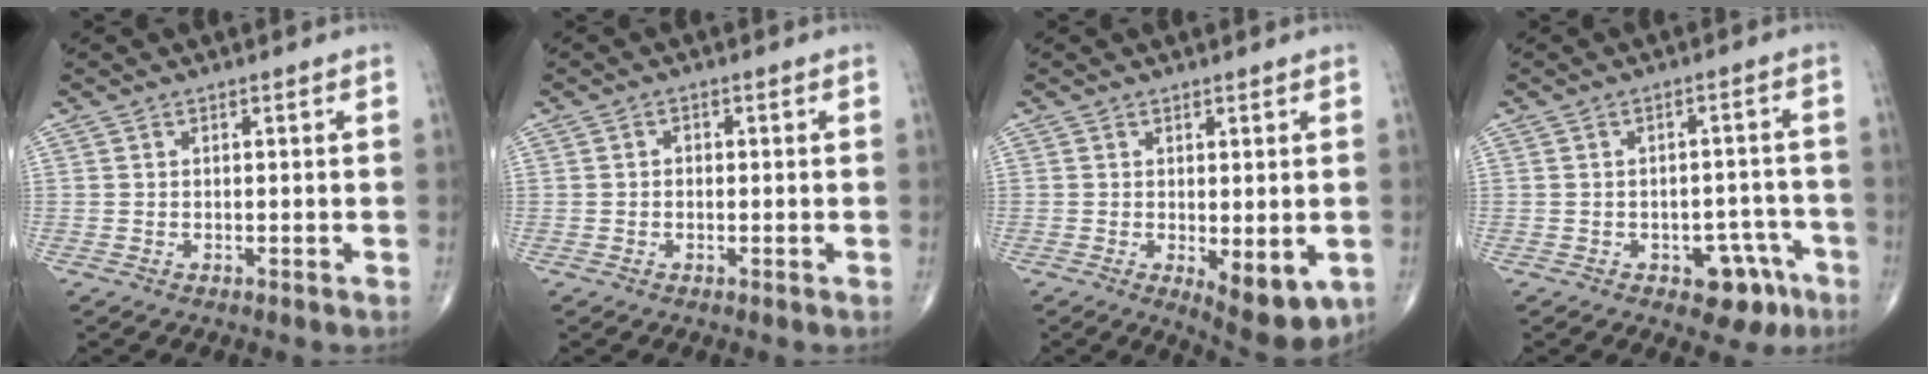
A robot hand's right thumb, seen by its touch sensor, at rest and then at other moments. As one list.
[{"total": 1.0, "force": [0.0, 0.8, 0.6], "torque": [-0.002, 0.006, -0.004]}, {"total": 8.3, "force": [-2.2, 3.2, 7.3], "torque": [-0.087, -0.019, -0.023]}, {"total": 7.2, "force": [-3.8, 4.3, 4.4], "torque": [-0.021, 0.031, -0.043]}]